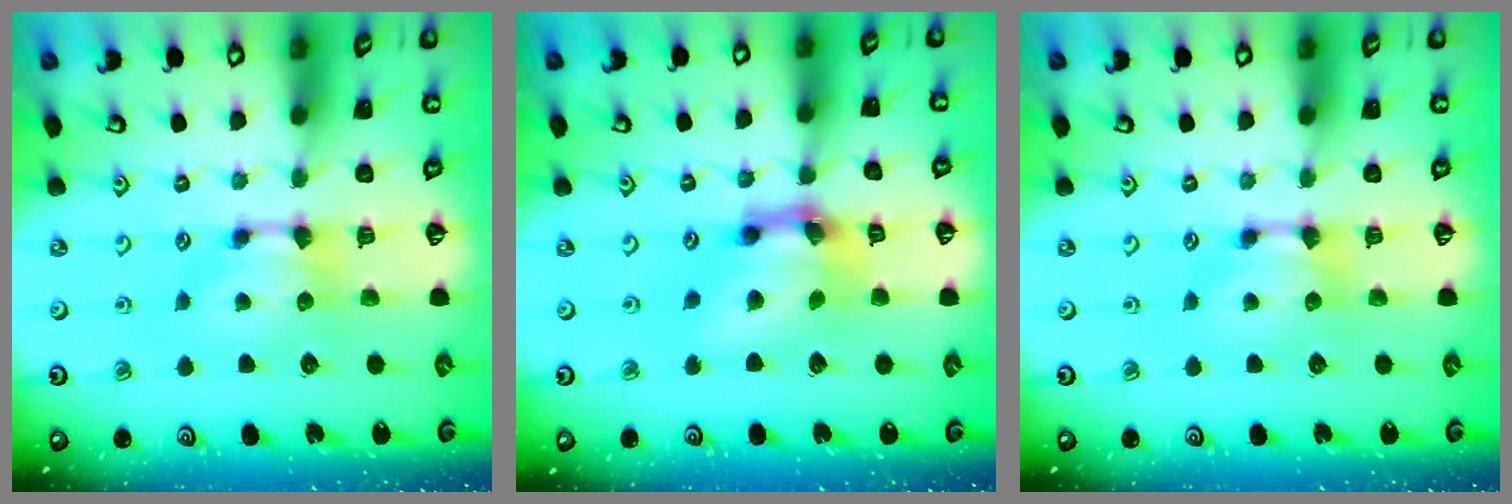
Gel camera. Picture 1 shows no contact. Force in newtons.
{"total": 7.7, "press": 7.2, "slide": 2.8}
{"total": 0.0}